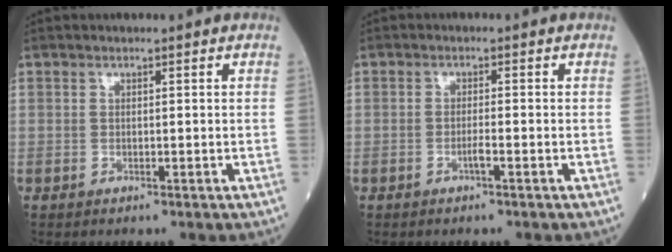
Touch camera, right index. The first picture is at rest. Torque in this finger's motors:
{"motor_torque": [-0.02, -0.03, -0.02, 0.00]}